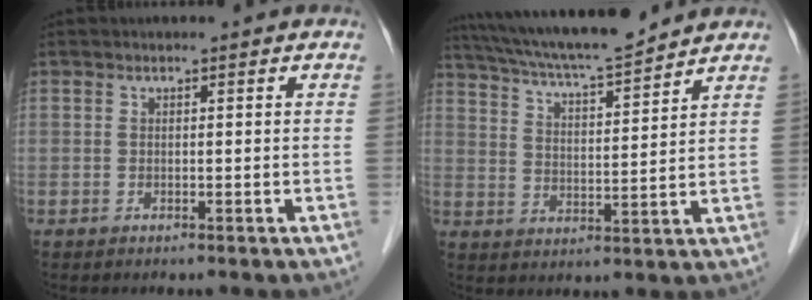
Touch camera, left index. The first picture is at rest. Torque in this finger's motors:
{"motor_torque": [0.07, -0.40, 0.46, 0.06]}